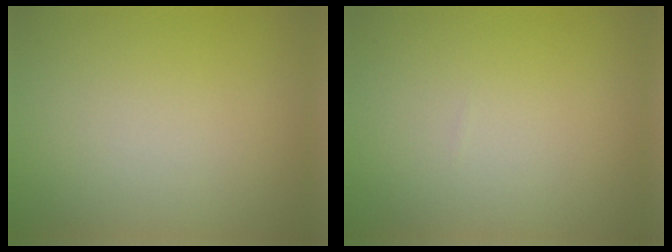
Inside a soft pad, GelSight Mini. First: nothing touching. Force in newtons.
{"total": 0.0}